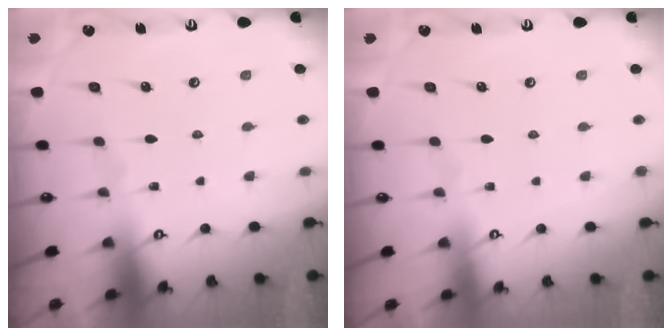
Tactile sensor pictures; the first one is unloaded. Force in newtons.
{"total": 4.0, "press": 4.0, "slide": 0.1}